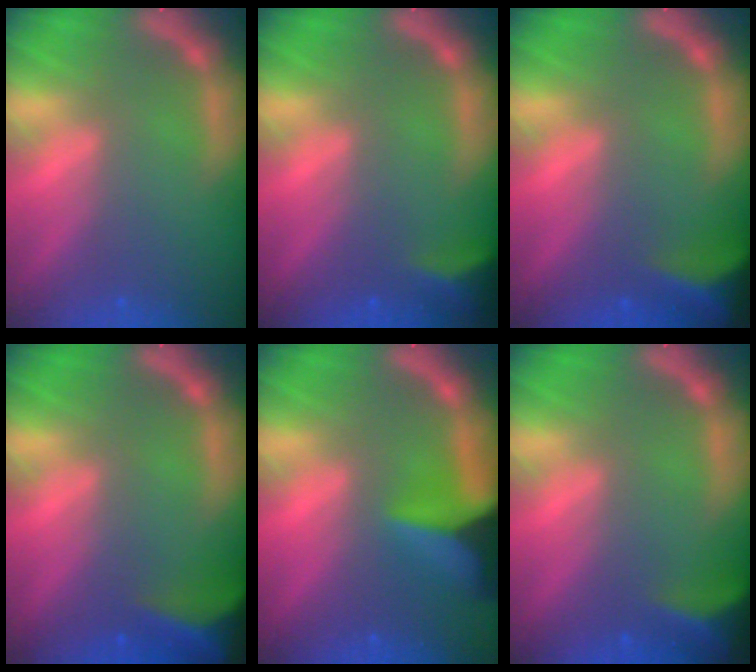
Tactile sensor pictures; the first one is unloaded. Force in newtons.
{"total": 3.5}
{"total": 6.5}
{"total": 8.5}
{"total": 8.4}
{"total": 5.4}